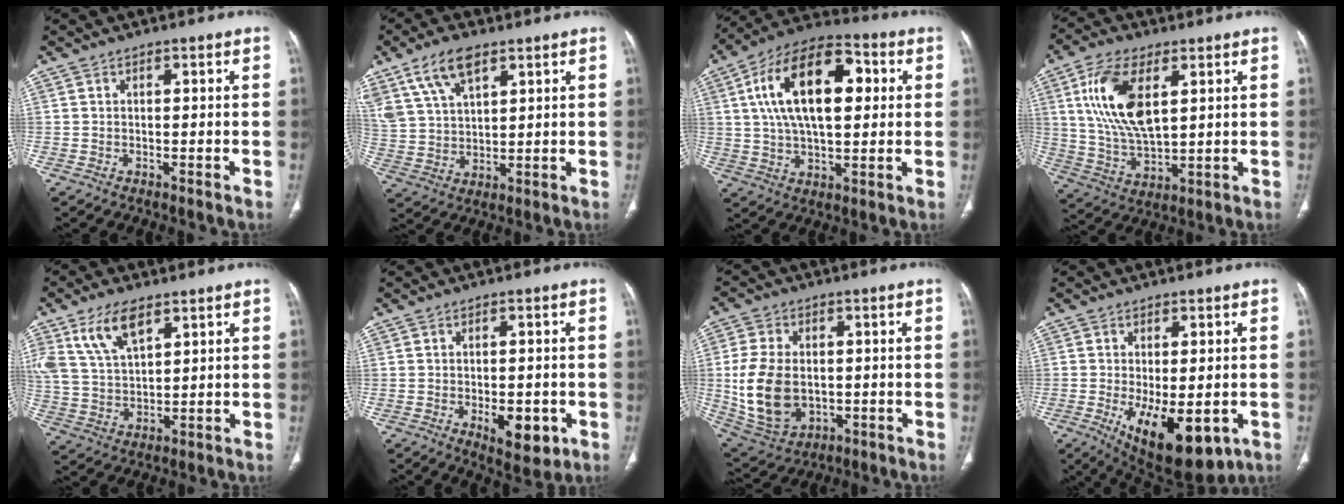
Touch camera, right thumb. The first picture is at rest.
{"total": 10.7, "force": [6.5, 5.0, 6.8], "torque": [-0.129, -0.014, 0.134]}
{"total": 20.5, "force": [4.5, 10.6, 17.0], "torque": [-0.273, 0.018, 0.068]}
{"total": 14.9, "force": [4.7, 7.2, 12.1], "torque": [-0.239, -0.015, 0.095]}
{"total": 10.6, "force": [5.9, 5.2, 7.1], "torque": [-0.134, -0.016, 0.124]}
{"total": 7.6, "force": [-2.3, 3.8, 6.2], "torque": [-0.073, -0.002, -0.019]}
{"total": 15.2, "force": [-0.8, 10.7, 10.8], "torque": [-0.202, -0.004, 0.009]}
{"total": 14.7, "force": [-5.1, 6.7, 12.1], "torque": [-0.177, -0.013, -0.055]}